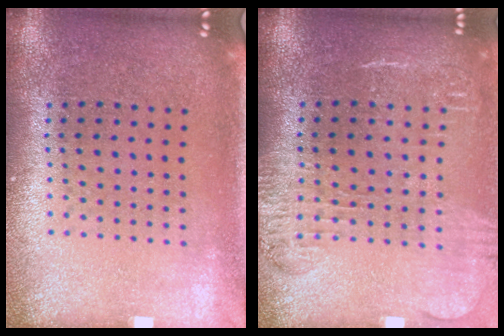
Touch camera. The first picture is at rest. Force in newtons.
{"total": 1.7, "press": 1.5, "slide": 0.8}